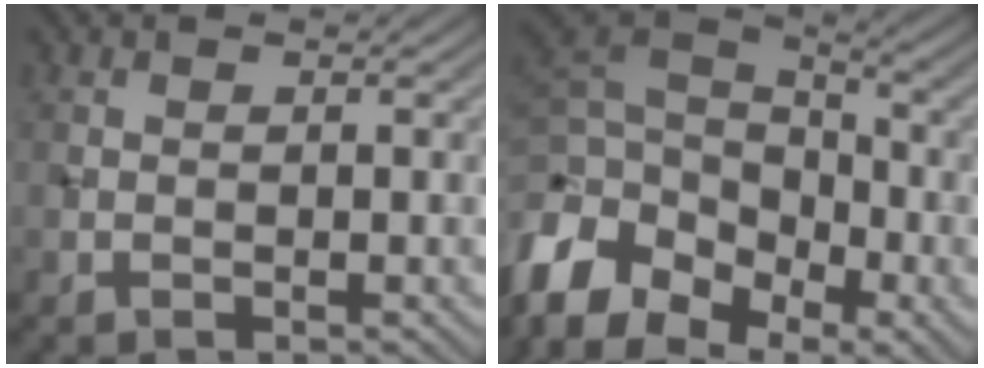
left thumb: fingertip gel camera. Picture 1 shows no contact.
{"total": 14.9, "force": [-5.4, 10.5, 9.0], "torque": [-0.260, -0.016, -0.090]}